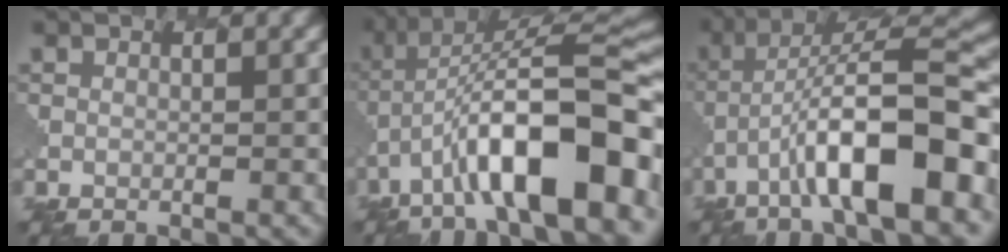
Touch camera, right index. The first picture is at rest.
{"total": 12.6, "force": [-5.1, 4.1, 10.7], "torque": [-0.173, 0.015, -0.080]}
{"total": 10.8, "force": [-4.5, 2.7, 9.5], "torque": [-0.156, 0.021, -0.074]}